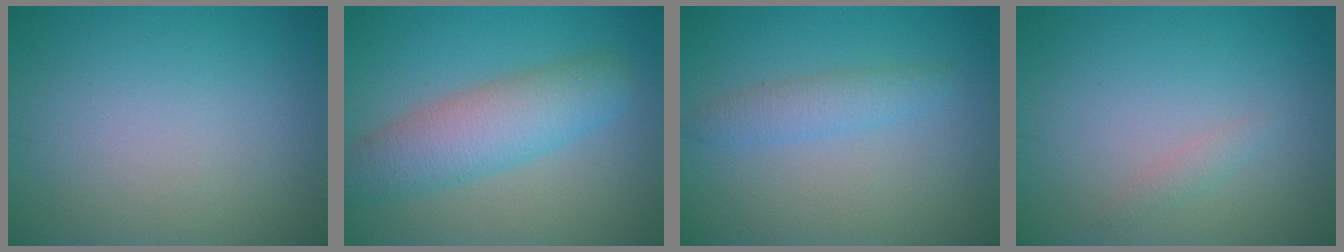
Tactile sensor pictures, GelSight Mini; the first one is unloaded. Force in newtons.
{"total": 5.8, "press": 5.8, "slide": 0.1}
{"total": 2.2, "press": 2.2, "slide": 0.1}
{"total": 1.0, "press": 0.9, "slide": 0.1}